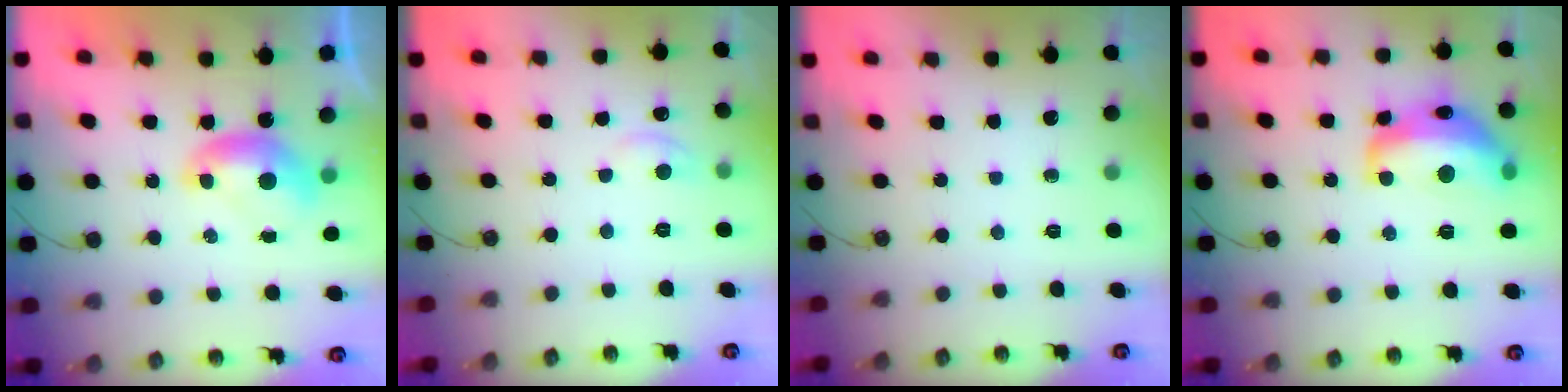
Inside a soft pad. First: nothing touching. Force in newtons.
{"total": 0.8, "press": 0.3, "slide": 0.8}
{"total": 0.0}
{"total": 10.1, "press": 10.1, "slide": 0.9}